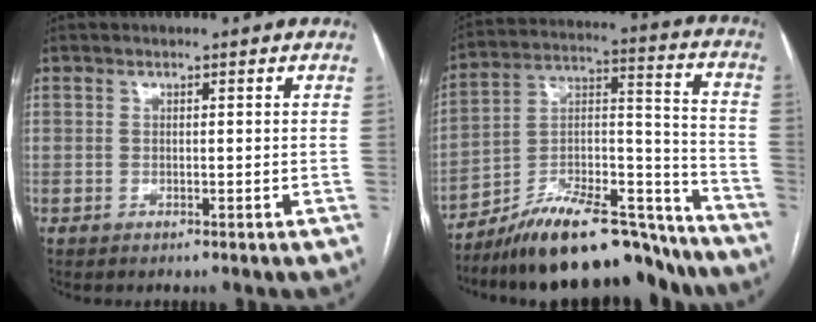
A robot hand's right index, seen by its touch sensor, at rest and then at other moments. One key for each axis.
{"total": 24.7, "fx": -21.4, "fy": 6.1, "fz": 10.8, "tx": -0.151, "ty": 0.034, "tz": -0.335}